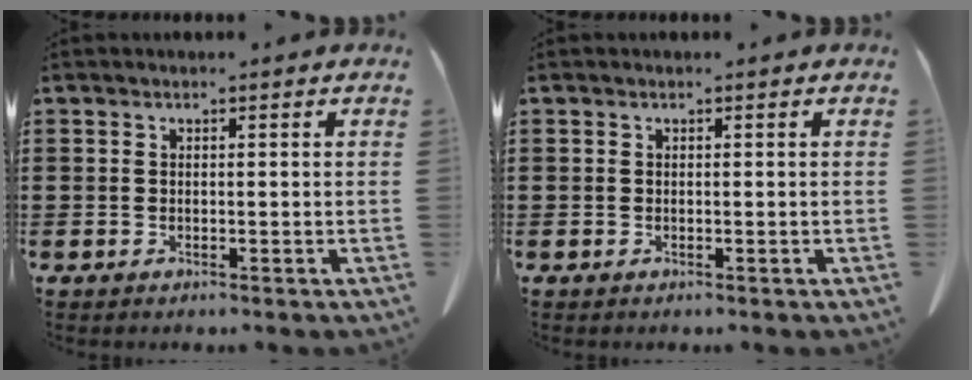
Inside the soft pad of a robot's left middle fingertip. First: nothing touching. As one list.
[{"total": 0.0}]